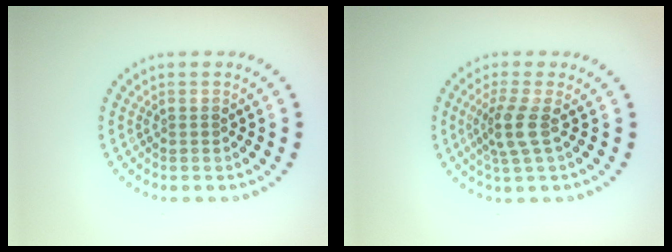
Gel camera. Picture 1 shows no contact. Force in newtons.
{"total": 2.5, "press": 1.9, "slide": 1.7}